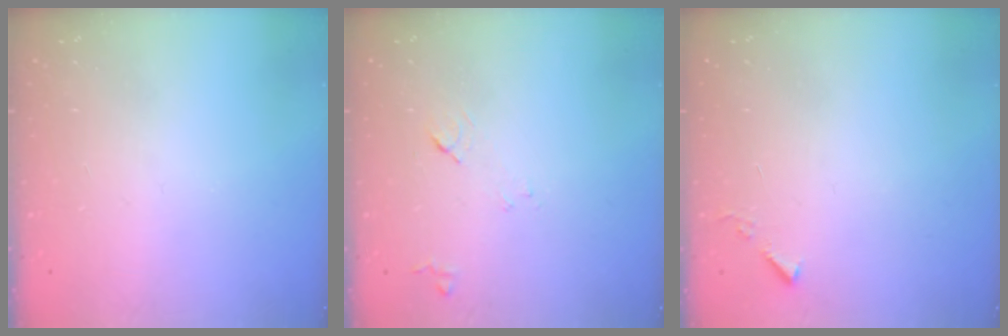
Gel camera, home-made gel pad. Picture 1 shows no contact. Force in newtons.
{"total": 8.0, "press": 7.9, "slide": 0.8}
{"total": 3.2, "press": 3.2, "slide": 0.5}